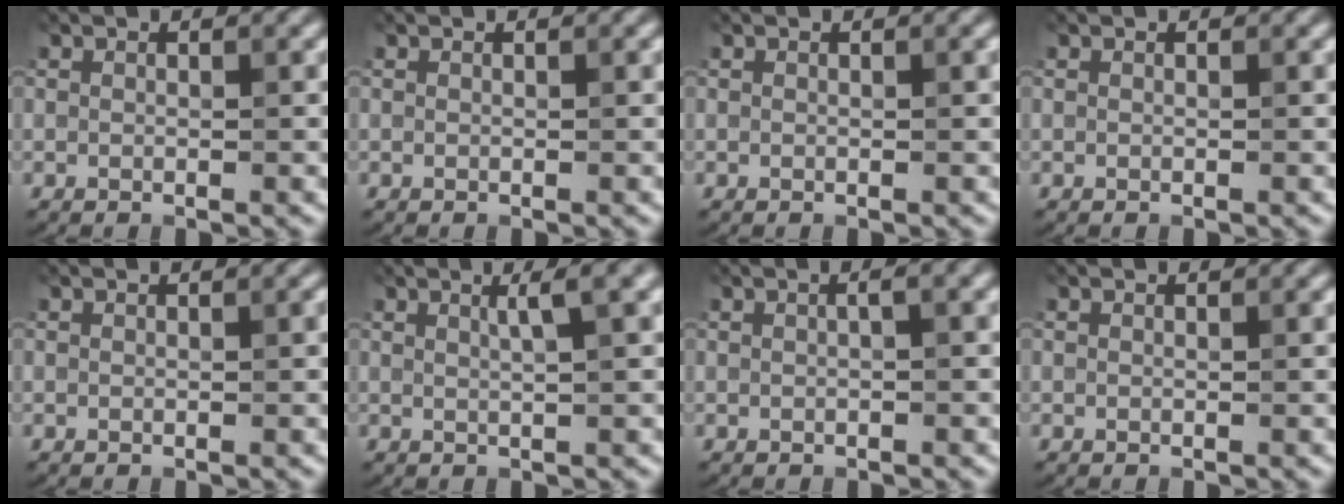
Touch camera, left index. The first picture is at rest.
{"total": 0.0}
{"total": 0.0}
{"total": 0.0}
{"total": 0.0}
{"total": 2.2, "force": [1.0, 0.2, 2.0], "torque": [-0.026, 0.010, 0.013]}
{"total": 1.1, "force": [0.1, 0.0, 1.1], "torque": [-0.021, 0.005, 0.003]}
{"total": 0.0}